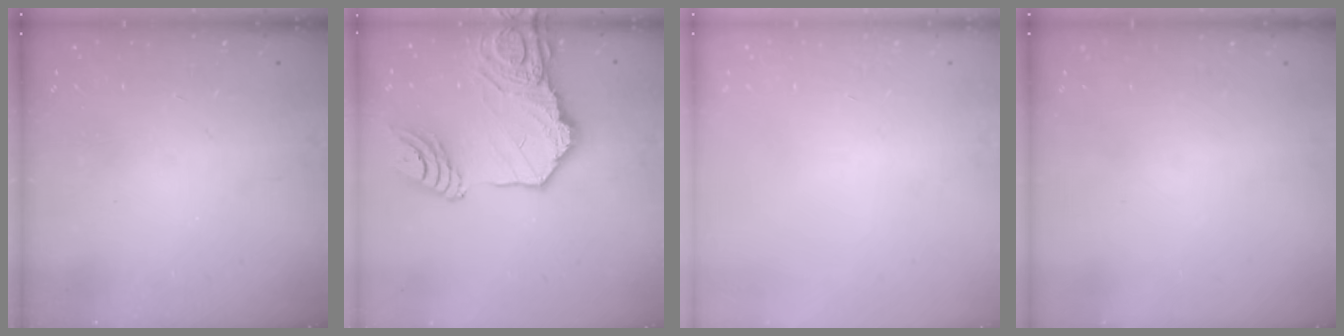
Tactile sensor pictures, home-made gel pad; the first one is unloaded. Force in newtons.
{"total": 21.3, "press": 21.2, "slide": 2.6}
{"total": 0.0}
{"total": 0.0}